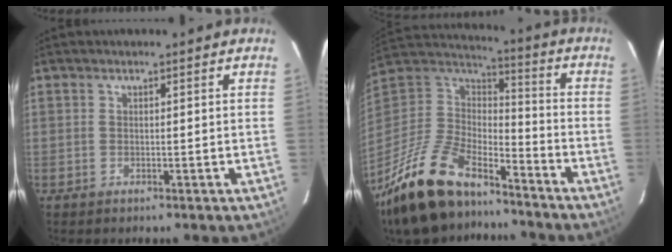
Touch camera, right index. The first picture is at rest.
{"total": 24.1, "force": [-17.7, 9.9, 13.0], "torque": [-0.282, -0.013, -0.309]}